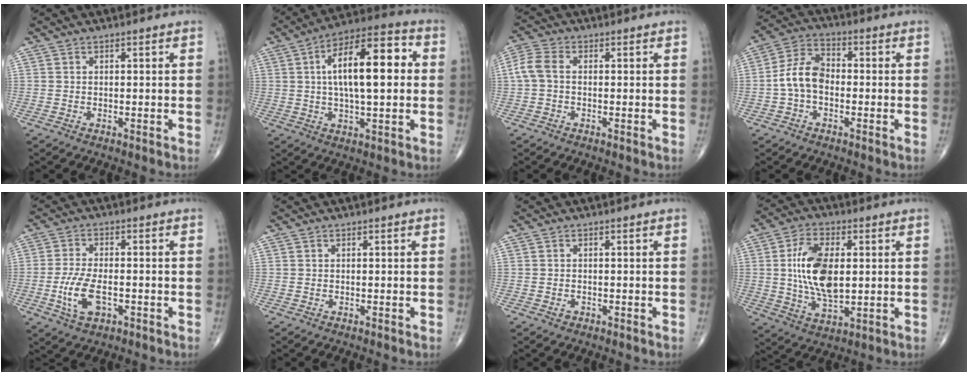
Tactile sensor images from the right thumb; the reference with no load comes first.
{"total": 17.1, "force": [2.3, 6.6, 15.6], "torque": [-0.237, 0.024, 0.030]}
{"total": 4.5, "force": [-0.1, 2.9, 3.5], "torque": [-0.086, 0.013, -0.010]}
{"total": 8.0, "force": [-1.3, 5.3, 5.9], "torque": [-0.106, 0.029, -0.038]}
{"total": 7.6, "force": [-2.2, 3.7, 6.3], "torque": [-0.134, 0.005, -0.037]}
{"total": 0.0}
{"total": 0.9, "force": [-0.4, 0.7, 0.3], "torque": [-0.005, 0.003, -0.006]}
{"total": 13.4, "force": [1.4, 7.1, 11.4], "torque": [-0.208, -0.007, 0.031]}